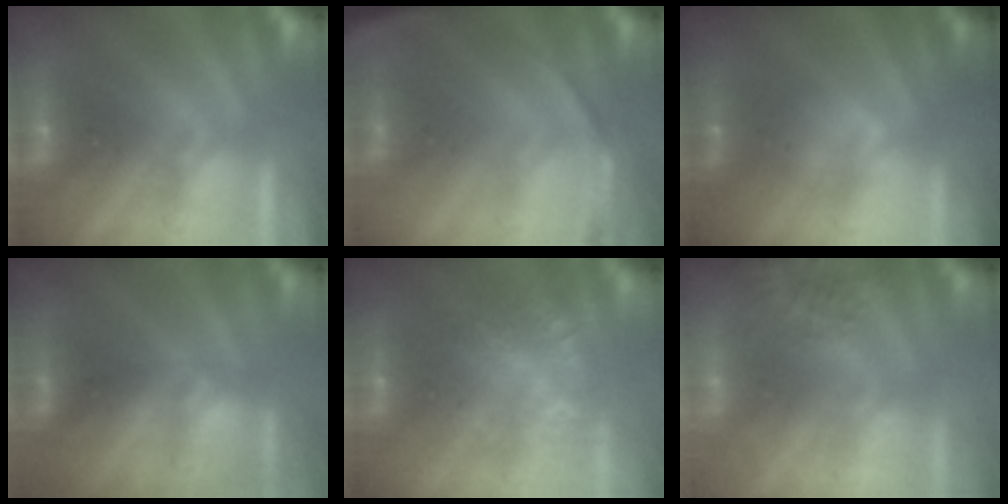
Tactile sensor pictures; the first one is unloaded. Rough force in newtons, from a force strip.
{"total": 2.8}
{"total": 2.1}
{"total": 2.8}
{"total": 7.5}
{"total": 9.6}